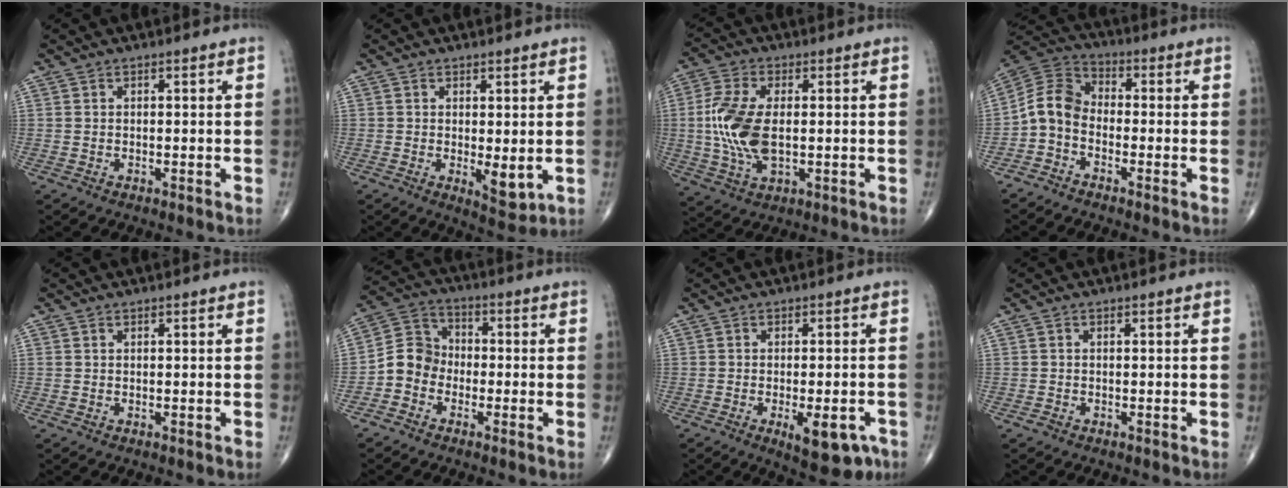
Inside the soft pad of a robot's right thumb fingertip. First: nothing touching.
{"total": 4.4, "force": [-0.2, 1.8, 4.1], "torque": [-0.054, -0.015, 0.003]}
{"total": 12.0, "force": [-0.1, 6.2, 10.3], "torque": [-0.227, -0.001, -0.001]}
{"total": 7.3, "force": [-2.3, 5.2, 4.6], "torque": [-0.078, 0.041, -0.064]}
{"total": 0.0}
{"total": 7.0, "force": [-2.4, 6.0, 2.7], "torque": [-0.031, 0.033, -0.061]}
{"total": 8.5, "force": [-3.6, 3.5, 6.9], "torque": [-0.076, 0.003, -0.040]}
{"total": 0.6, "force": [-0.3, 0.4, 0.2], "torque": [-0.002, 0.000, -0.008]}